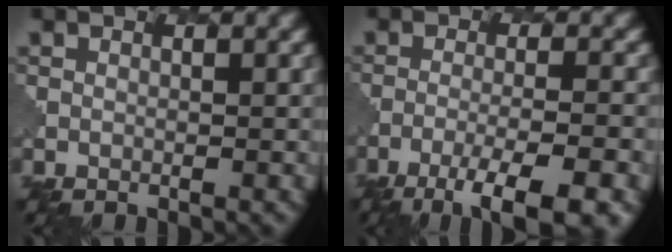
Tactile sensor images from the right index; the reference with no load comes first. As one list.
[{"total": 8.0, "force": [-5.2, 1.6, 5.8], "torque": [-0.089, -0.003, -0.079]}]